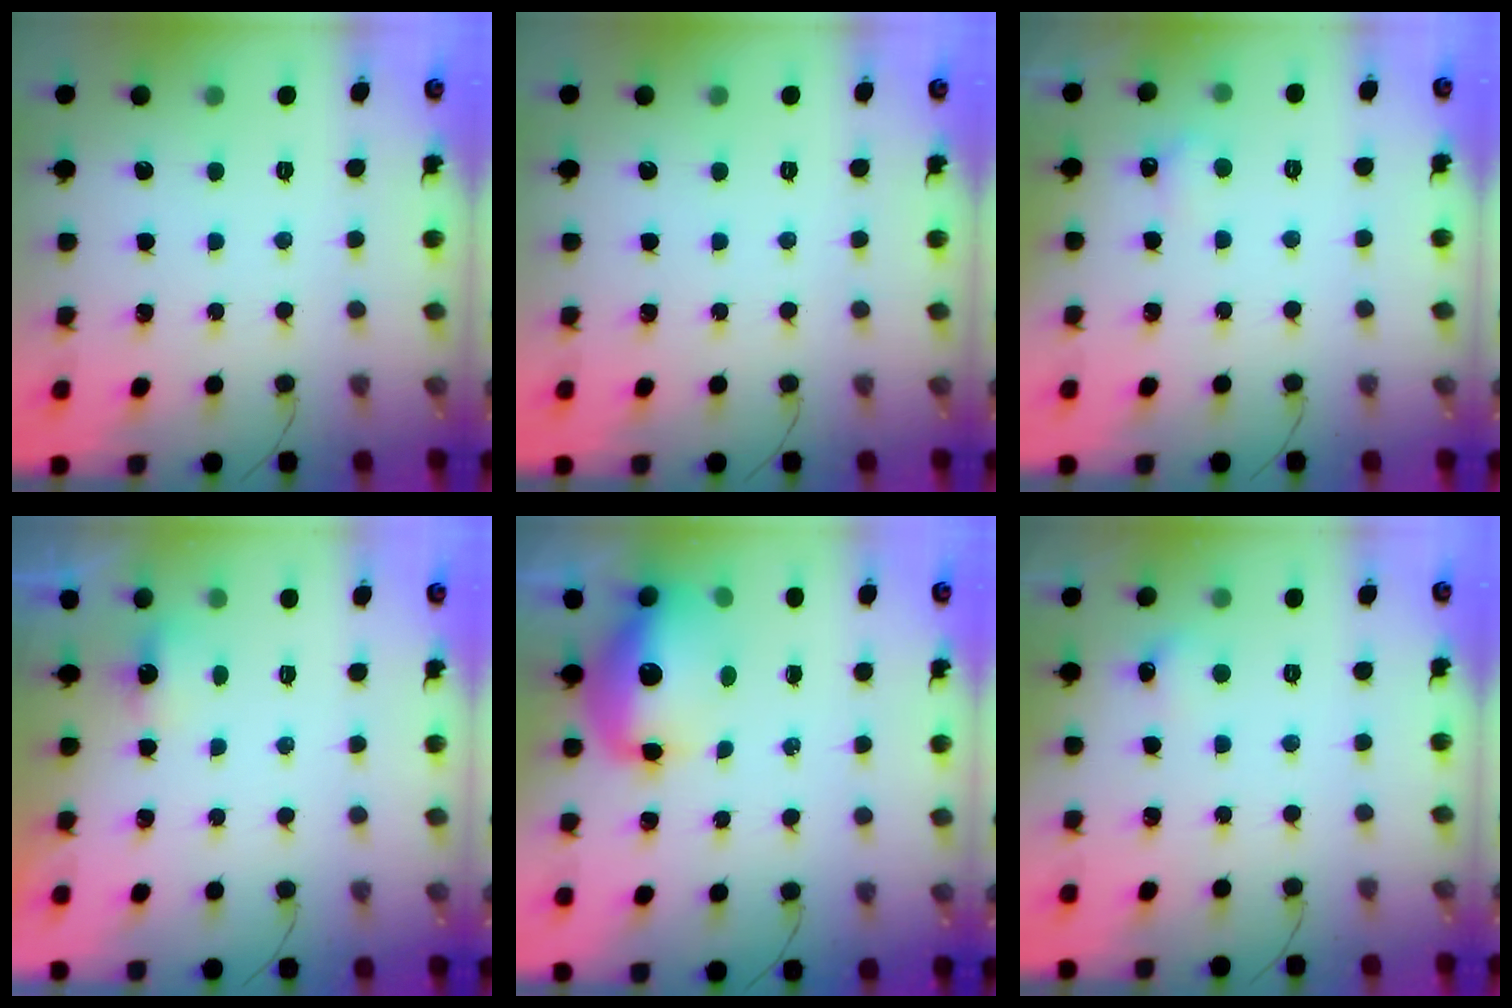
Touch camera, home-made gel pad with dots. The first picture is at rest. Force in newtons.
{"total": 0.0}
{"total": 3.2, "press": 3.2, "slide": 0.7}
{"total": 1.8, "press": 1.6, "slide": 0.8}
{"total": 12.8, "press": 12.4, "slide": 2.9}
{"total": 5.2, "press": 5.0, "slide": 1.4}